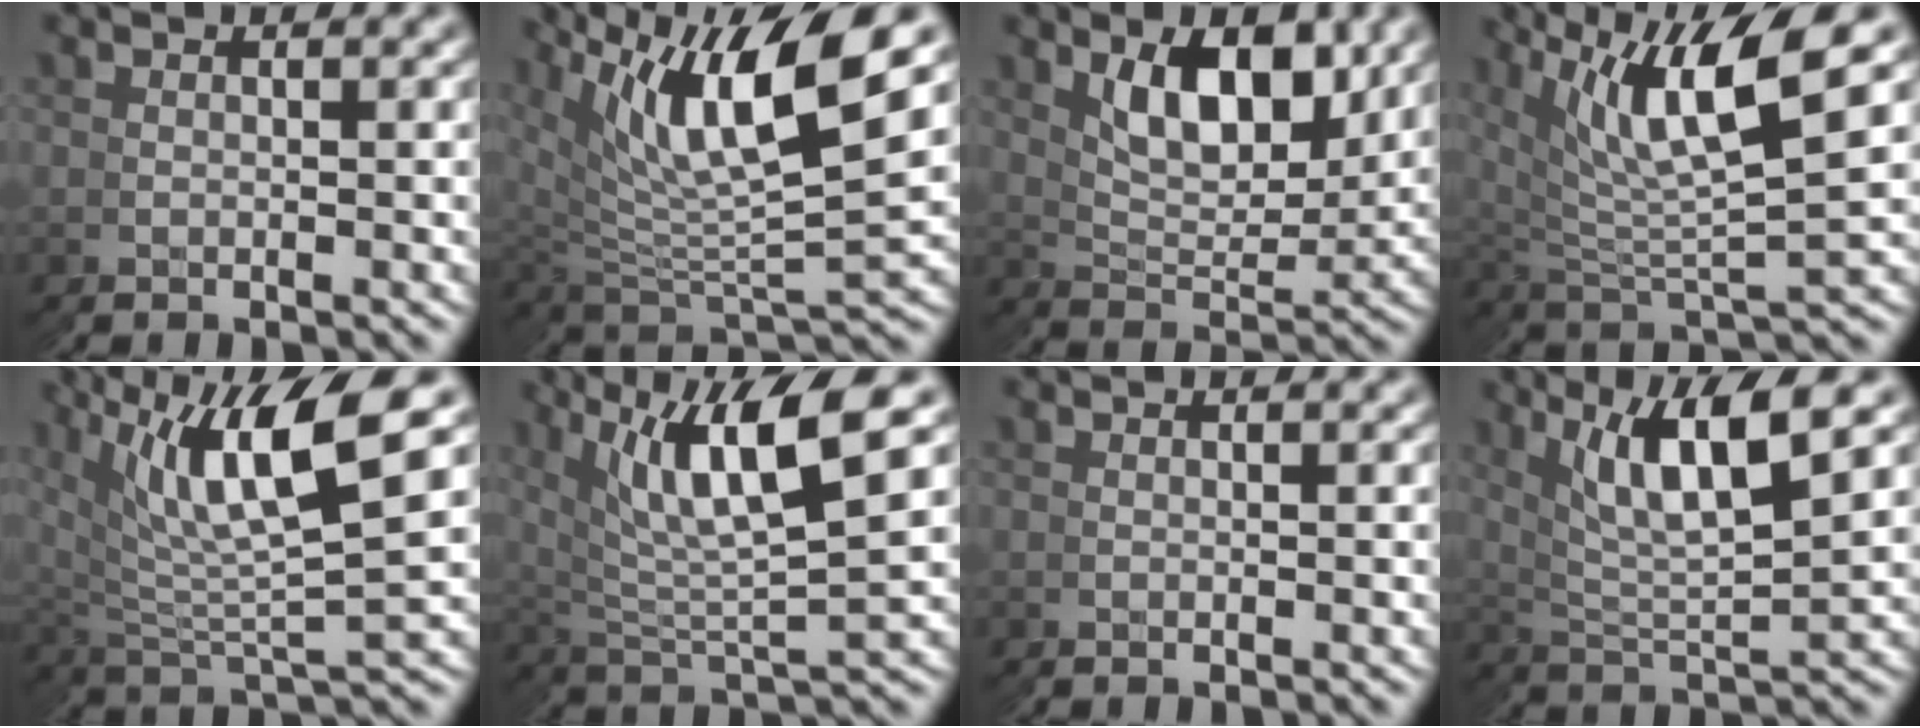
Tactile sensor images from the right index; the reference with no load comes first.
{"total": 10.0, "force": [3.7, 5.5, 7.6], "torque": [-0.153, -0.005, 0.068]}
{"total": 4.9, "force": [2.8, 2.7, 3.0], "torque": [-0.051, -0.008, 0.051]}
{"total": 7.7, "force": [3.0, 4.0, 5.9], "torque": [-0.120, -0.003, 0.058]}
{"total": 8.6, "force": [3.3, 4.5, 6.6], "torque": [-0.136, -0.001, 0.061]}
{"total": 8.0, "force": [3.4, 3.9, 6.0], "torque": [-0.123, 0.000, 0.063]}
{"total": 0.0}
{"total": 6.6, "force": [3.9, 3.1, 4.3], "torque": [-0.100, 0.016, 0.063]}